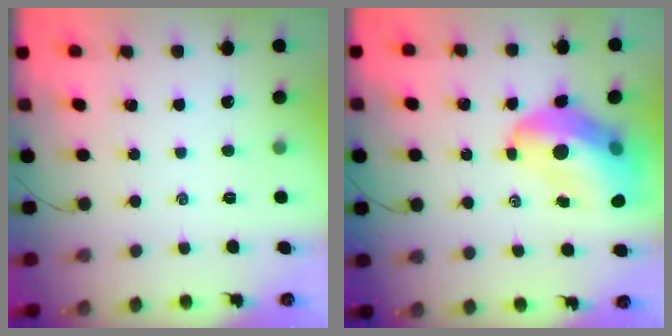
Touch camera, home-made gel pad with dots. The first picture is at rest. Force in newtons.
{"total": 15.5, "press": 14.9, "slide": 4.2}